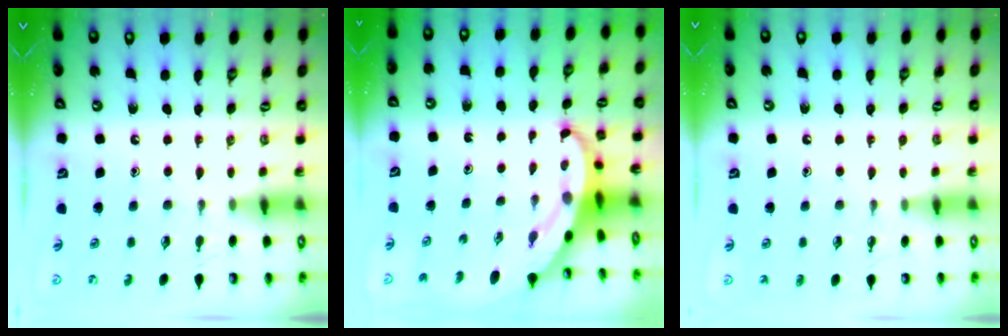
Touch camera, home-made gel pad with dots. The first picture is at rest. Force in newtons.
{"total": 6.1, "press": 6.0, "slide": 0.7}
{"total": 1.1, "press": 1.1, "slide": 0.3}